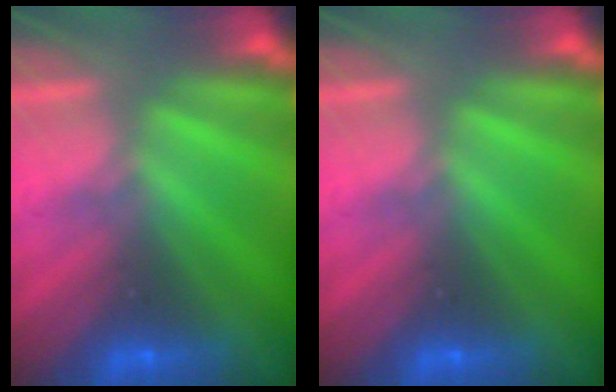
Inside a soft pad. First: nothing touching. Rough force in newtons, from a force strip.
{"total": 0.0}